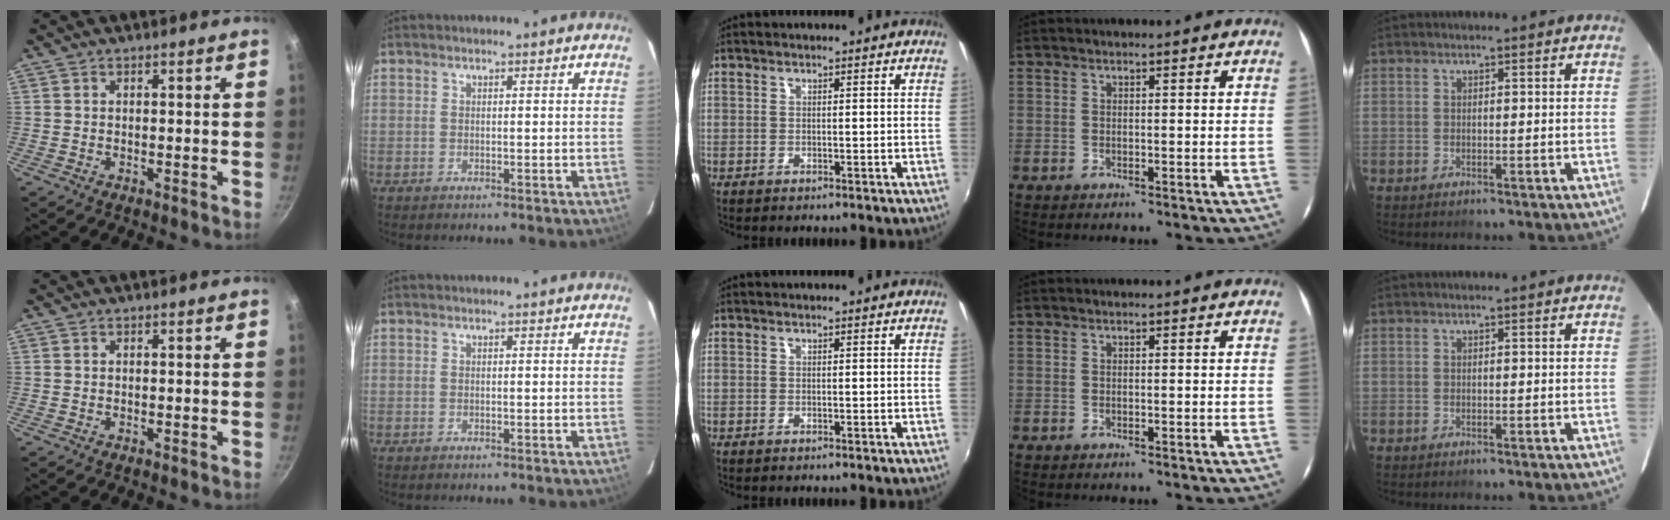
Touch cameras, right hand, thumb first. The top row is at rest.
{}